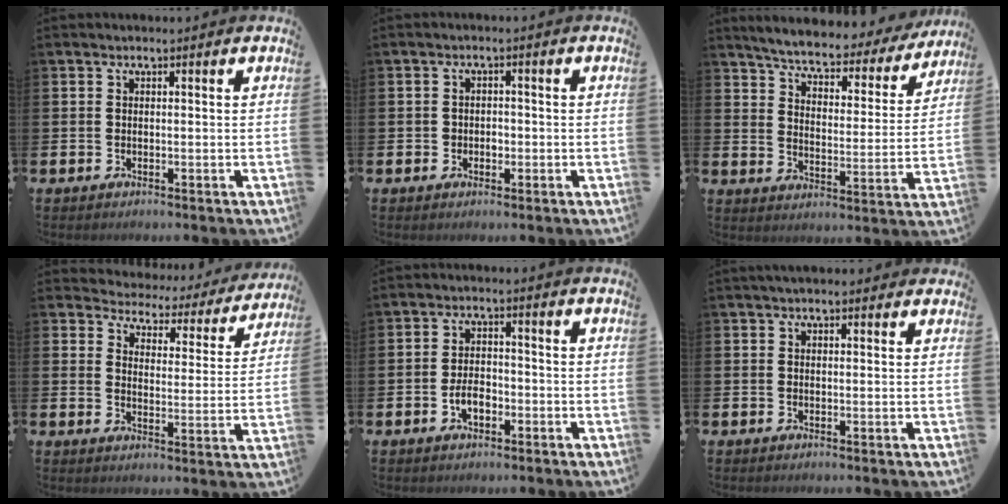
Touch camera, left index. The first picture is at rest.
{"total": 1.5, "force": [-0.3, 1.3, 0.6], "torque": [-0.002, 0.001, -0.010]}
{"total": 5.8, "force": [5.5, 0.9, 1.7], "torque": [-0.062, -0.041, 0.089]}
{"total": 3.7, "force": [3.4, 1.4, 0.1], "torque": [-0.022, -0.037, 0.050]}
{"total": 3.3, "force": [-1.2, 1.9, 2.4], "torque": [-0.033, 0.001, -0.026]}
{"total": 1.4, "force": [1.1, 0.5, 0.6], "torque": [-0.009, 0.006, 0.019]}